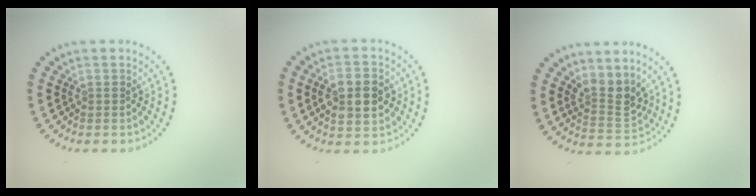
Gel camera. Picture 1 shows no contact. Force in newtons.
{"total": 4.9, "press": 4.9, "slide": 0.2}
{"total": 3.1, "press": 2.7, "slide": 1.6}